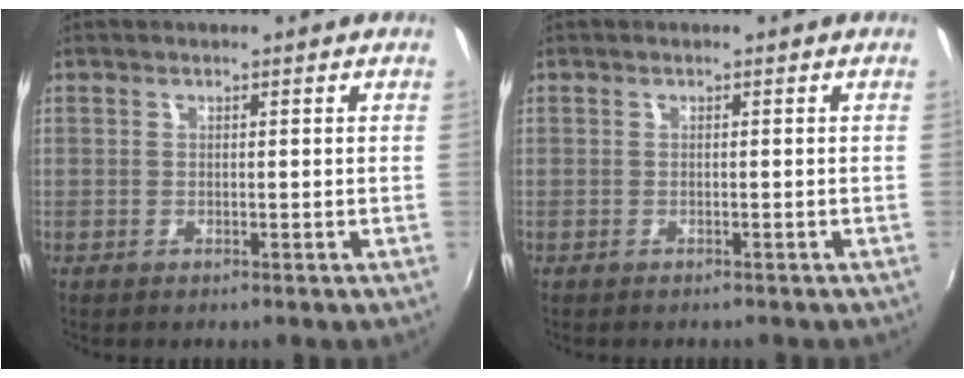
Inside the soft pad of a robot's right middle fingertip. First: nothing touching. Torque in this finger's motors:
{"motor_torque": [0.38, -0.65, 0.12, 0.06]}